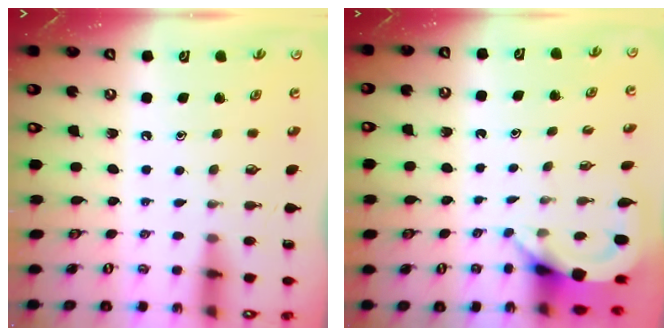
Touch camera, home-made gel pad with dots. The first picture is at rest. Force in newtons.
{"total": 3.9, "press": 3.8, "slide": 0.3}